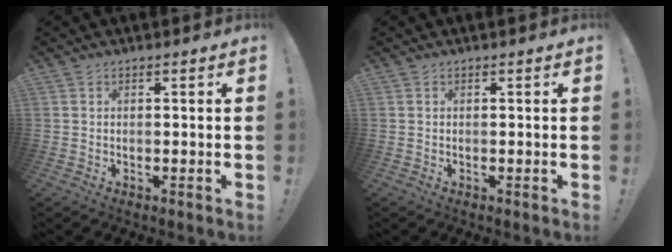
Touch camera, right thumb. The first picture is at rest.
{"total": 0.0}